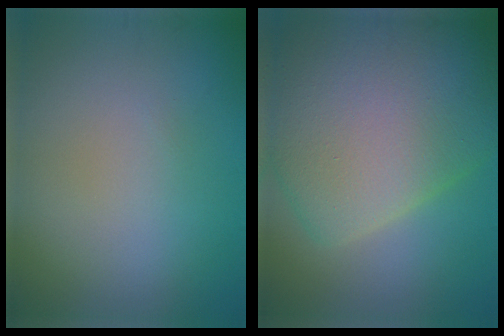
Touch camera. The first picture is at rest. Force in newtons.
{"total": 12.7, "press": 12.7, "slide": 0.6}